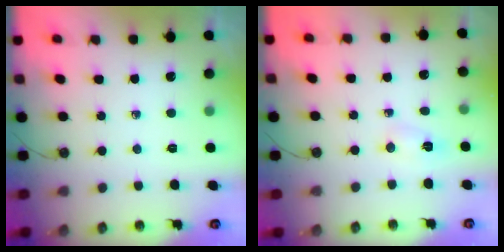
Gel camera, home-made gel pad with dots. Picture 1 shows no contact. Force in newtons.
{"total": 3.0, "press": 1.8, "slide": 2.4}